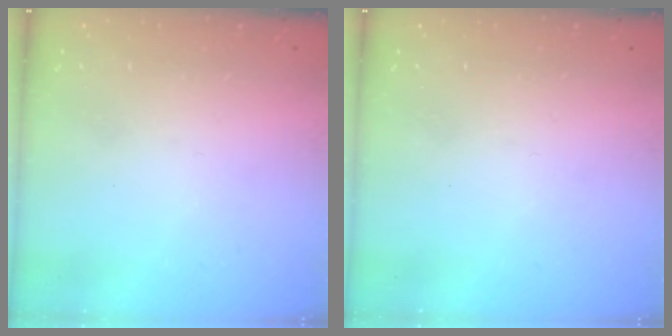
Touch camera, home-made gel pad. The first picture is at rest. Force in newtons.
{"total": 0.0}